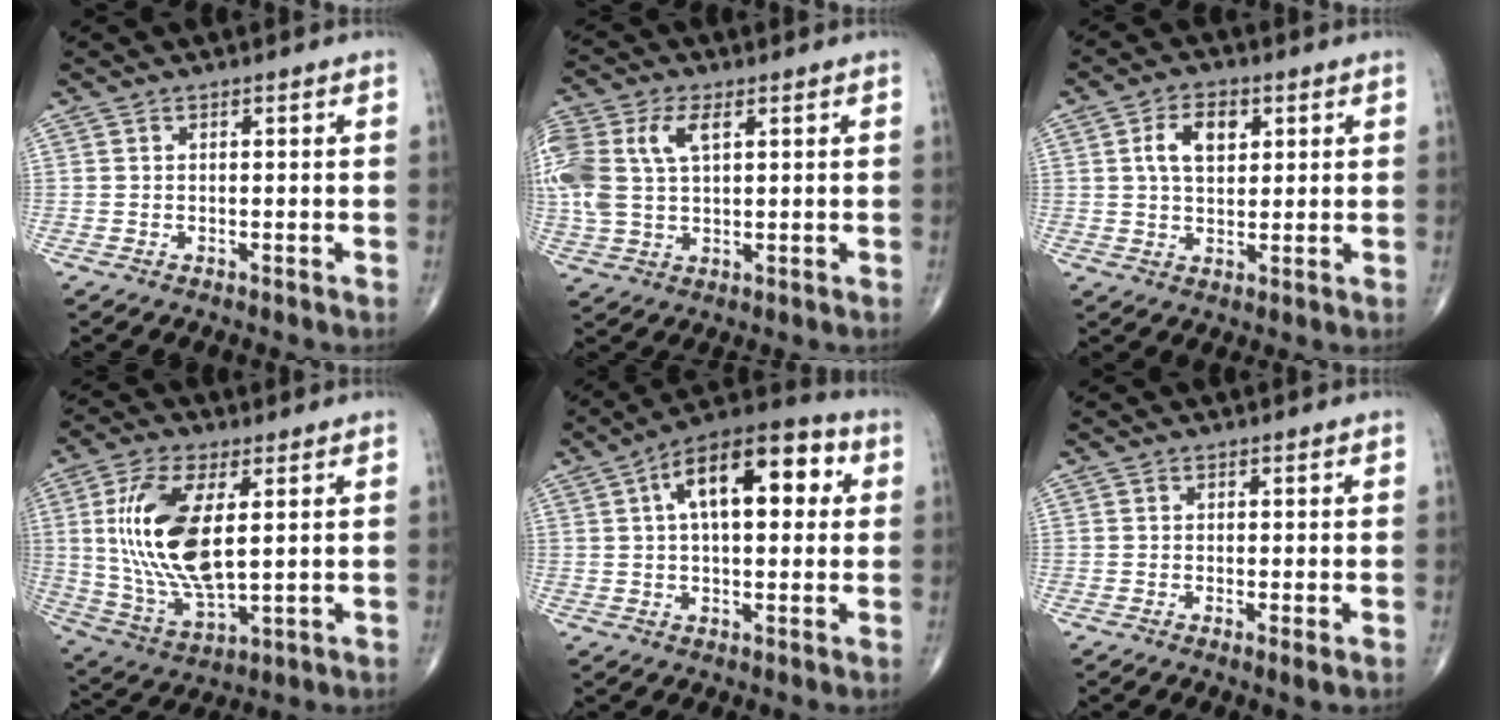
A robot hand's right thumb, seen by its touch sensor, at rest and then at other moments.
{"total": 14.8, "force": [3.9, 8.6, 11.3], "torque": [-0.292, 0.015, 0.076]}
{"total": 7.0, "force": [2.1, 4.2, 5.1], "torque": [-0.078, 0.000, 0.036]}
{"total": 17.5, "force": [3.1, 7.8, 15.4], "torque": [-0.310, -0.019, 0.067]}
{"total": 16.7, "force": [4.3, 8.0, 14.0], "torque": [-0.188, 0.029, 0.056]}
{"total": 1.3, "force": [-0.2, 0.1, 1.3], "torque": [-0.030, -0.007, -0.005]}